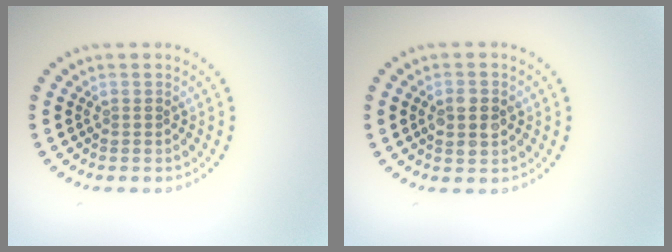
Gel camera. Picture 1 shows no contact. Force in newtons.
{"total": 2.4, "press": 2.4, "slide": 0.2}